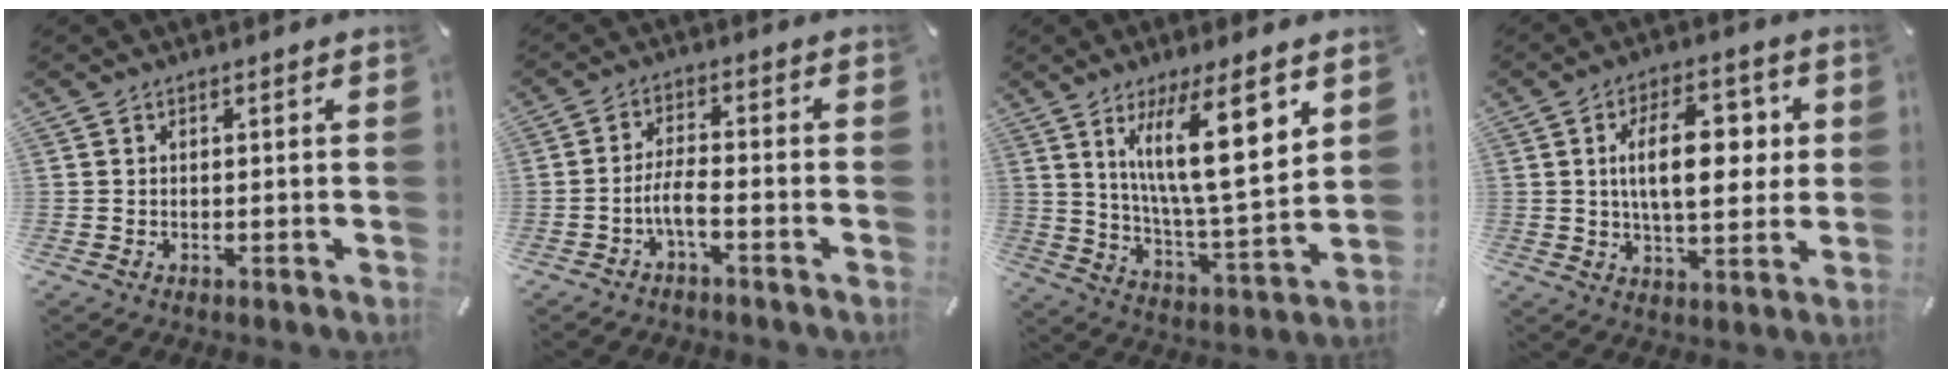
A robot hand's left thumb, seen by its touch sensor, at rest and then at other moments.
{"total": 5.3, "force": [-2.8, 1.5, 4.2], "torque": [-0.083, 0.007, -0.052]}
{"total": 18.7, "force": [9.0, 5.4, 15.5], "torque": [-0.247, -0.034, 0.139]}
{"total": 14.7, "force": [2.7, 7.8, 12.2], "torque": [-0.184, -0.002, 0.037]}